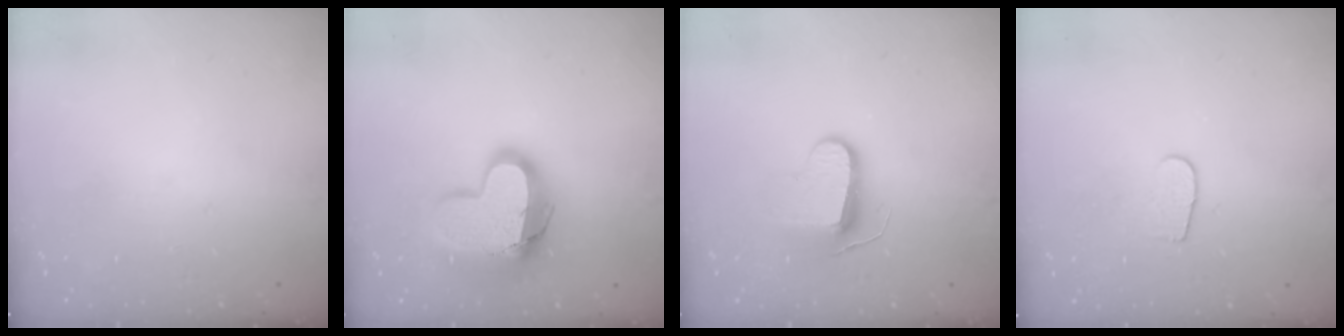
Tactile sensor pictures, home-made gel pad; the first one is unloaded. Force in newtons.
{"total": 17.2, "press": 17.1, "slide": 1.5}
{"total": 8.8, "press": 8.7, "slide": 0.5}
{"total": 6.3, "press": 6.3, "slide": 0.6}